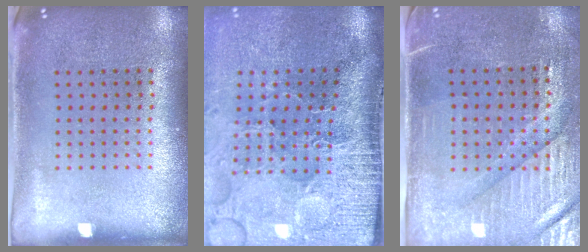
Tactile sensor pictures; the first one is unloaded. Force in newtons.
{"total": 5.0, "press": 4.0, "slide": 2.9}
{"total": 3.5, "press": 3.1, "slide": 1.5}